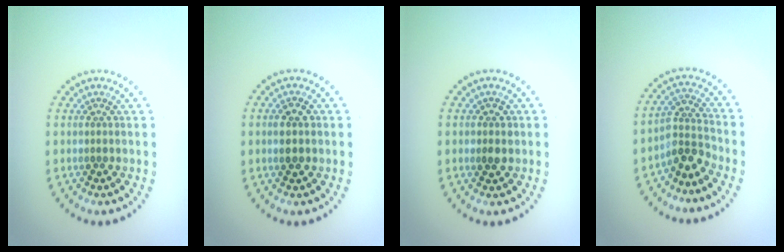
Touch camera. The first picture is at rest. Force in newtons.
{"total": 2.4, "press": 2.4, "slide": 0.1}
{"total": 1.4, "press": 1.3, "slide": 0.3}
{"total": 3.2, "press": 2.3, "slide": 2.3}